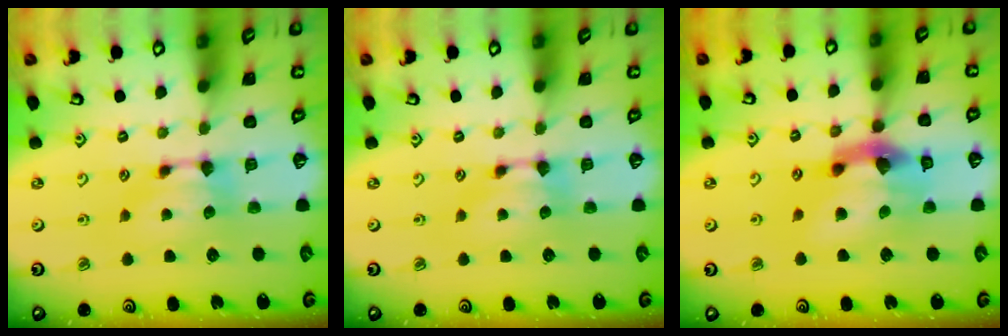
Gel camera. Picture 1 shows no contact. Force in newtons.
{"total": 0.0}
{"total": 9.0, "press": 8.6, "slide": 2.8}